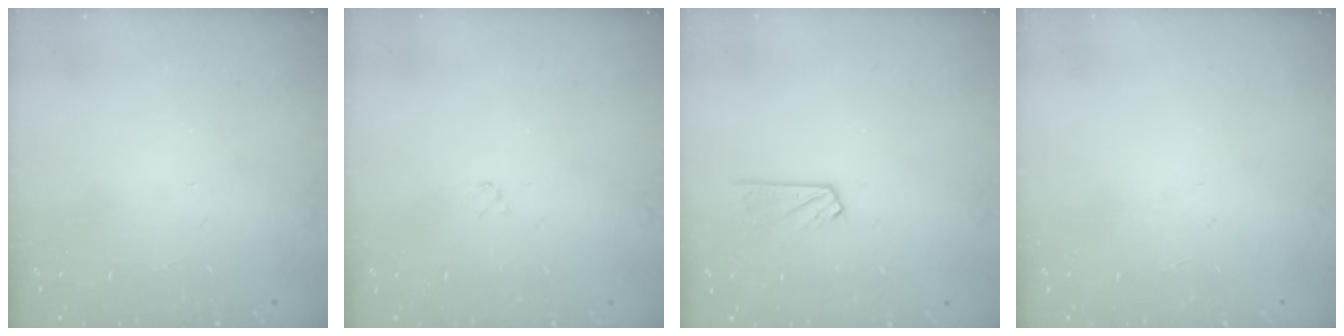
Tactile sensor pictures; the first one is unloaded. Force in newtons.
{"total": 2.4, "press": 2.3, "slide": 0.4}
{"total": 4.7, "press": 4.7, "slide": 0.4}
{"total": 0.0}